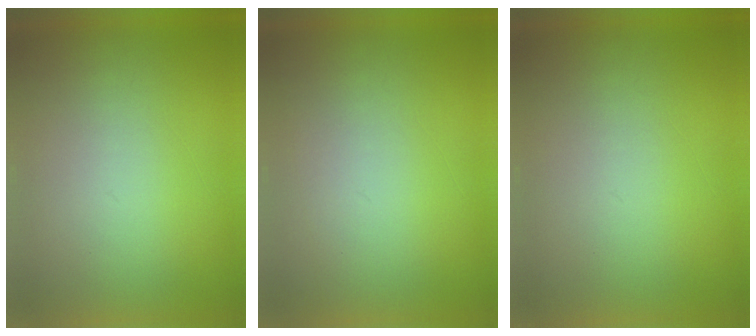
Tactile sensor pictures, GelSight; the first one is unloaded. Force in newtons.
{"total": 1.0}
{"total": 0.0}